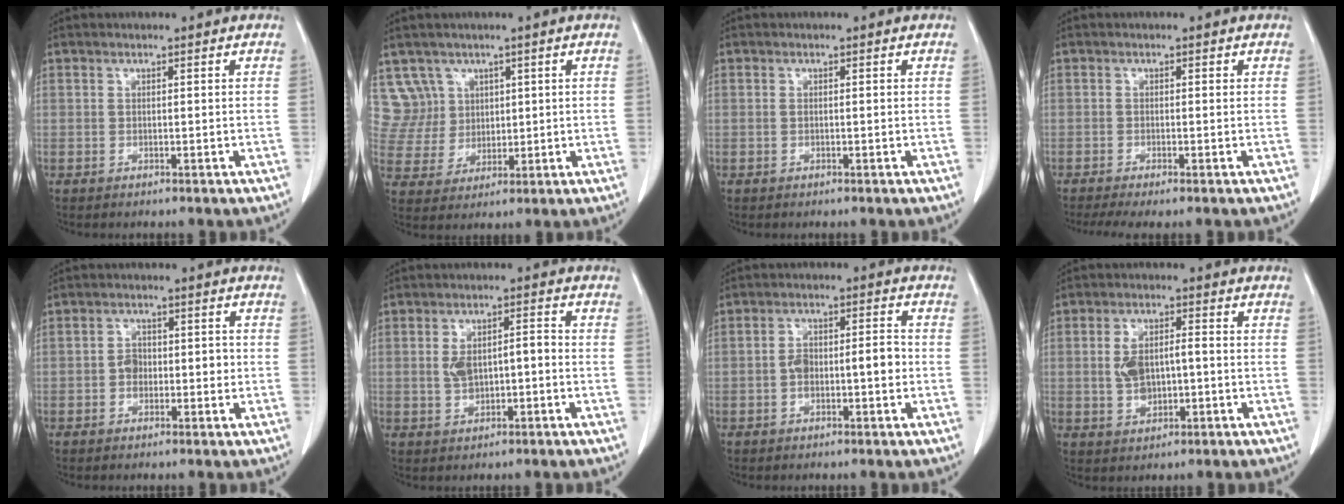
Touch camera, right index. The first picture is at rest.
{"total": 6.5, "force": [3.6, 5.5, -0.6], "torque": [0.016, 0.018, 0.081]}
{"total": 0.0}
{"total": 4.4, "force": [-3.1, 0.7, 3.0], "torque": [-0.054, -0.006, -0.048]}
{"total": 3.5, "force": [-0.5, 2.4, 2.4], "torque": [-0.035, 0.017, -0.007]}
{"total": 5.5, "force": [-0.5, 2.7, 4.7], "torque": [-0.091, 0.021, -0.002]}
{"total": 5.9, "force": [-1.3, 1.6, 5.6], "torque": [-0.104, 0.024, -0.017]}
{"total": 5.8, "force": [-0.4, 3.1, 4.9], "torque": [-0.100, 0.012, 0.001]}